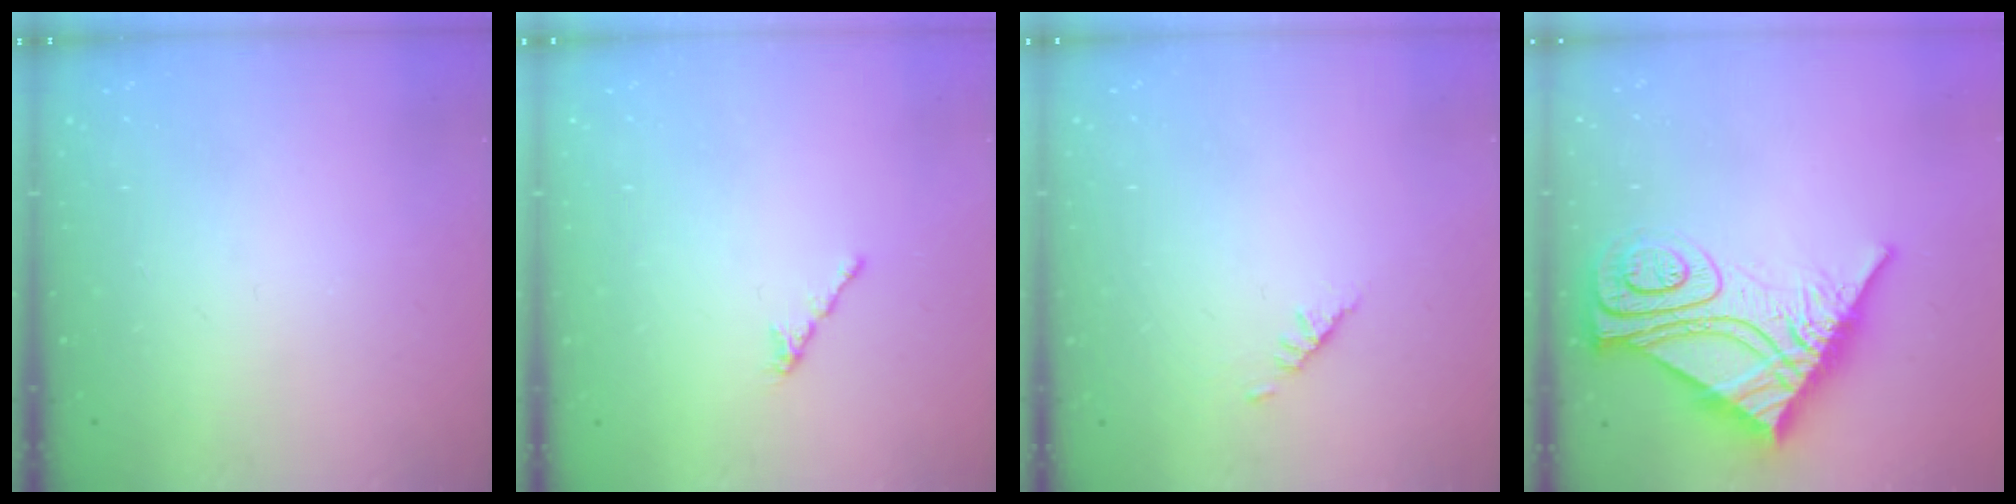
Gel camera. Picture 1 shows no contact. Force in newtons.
{"total": 1.7, "press": 1.6, "slide": 0.5}
{"total": 1.9, "press": 1.8, "slide": 0.5}
{"total": 15.3, "press": 15.3, "slide": 1.3}